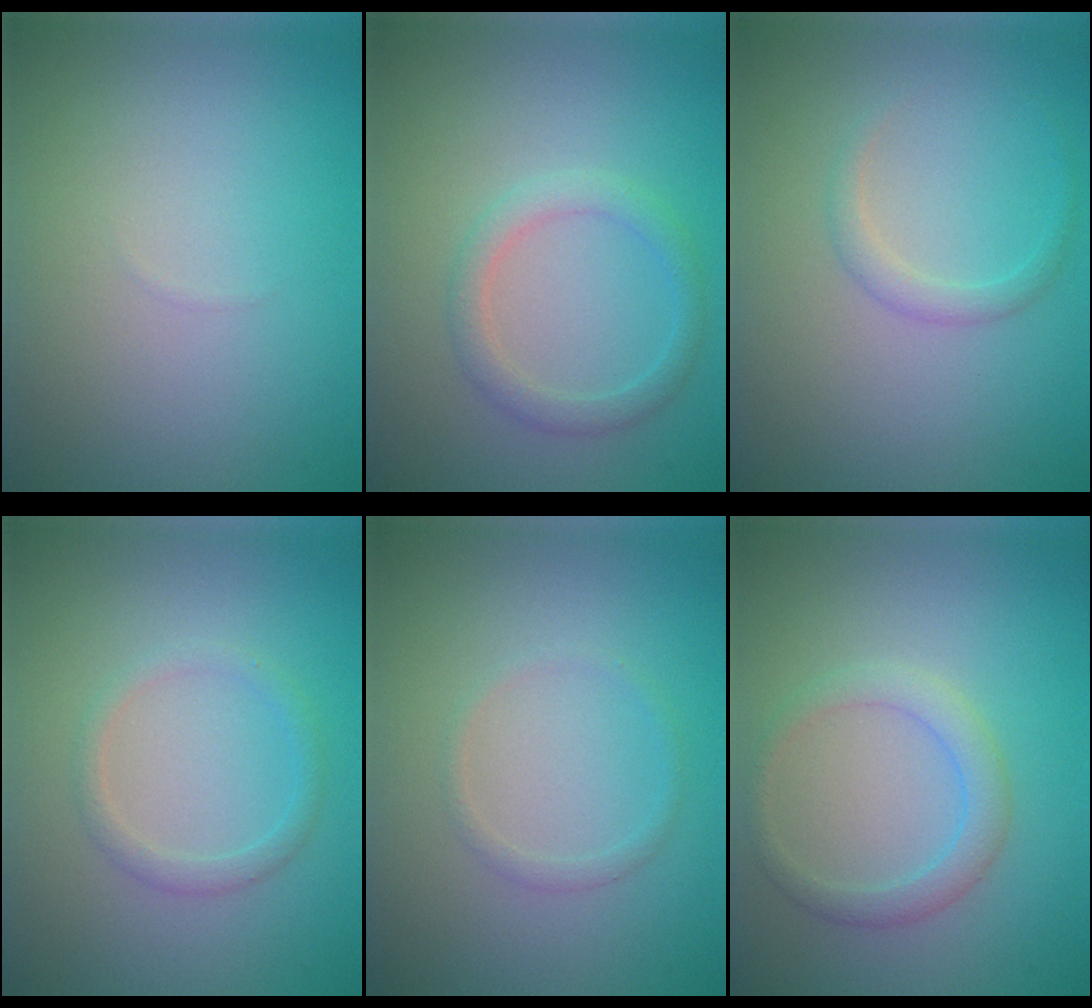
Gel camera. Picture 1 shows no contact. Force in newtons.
{"total": 2.3, "press": 2.3, "slide": 0.1}
{"total": 1.4, "press": 1.4, "slide": 0.1}
{"total": 1.6, "press": 1.6, "slide": 0.0}
{"total": 1.0, "press": 1.0, "slide": 0.0}
{"total": 2.4, "press": 2.4, "slide": 0.1}